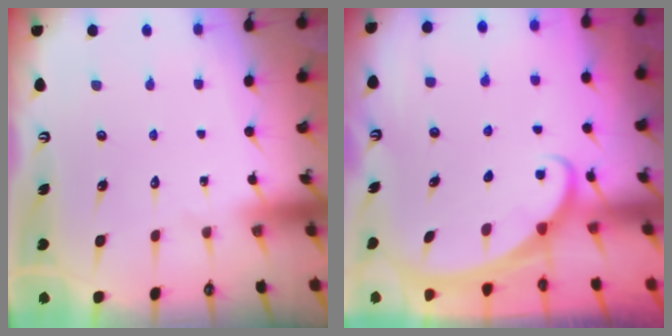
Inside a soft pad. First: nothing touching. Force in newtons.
{"total": 1.6, "press": 1.6, "slide": 0.0}